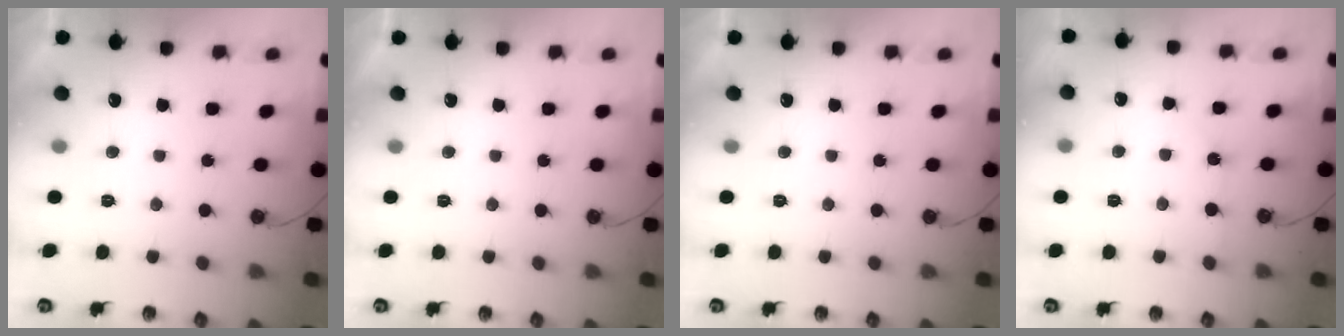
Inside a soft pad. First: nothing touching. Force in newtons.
{"total": 0.0}
{"total": 0.0}
{"total": 3.0, "press": 3.0, "slide": 0.4}